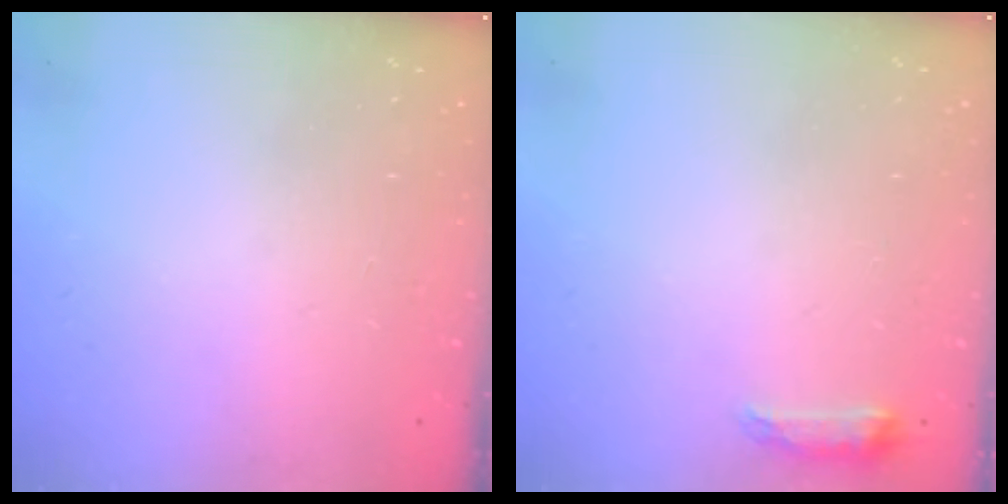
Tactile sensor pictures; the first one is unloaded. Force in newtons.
{"total": 6.5, "press": 6.4, "slide": 1.0}